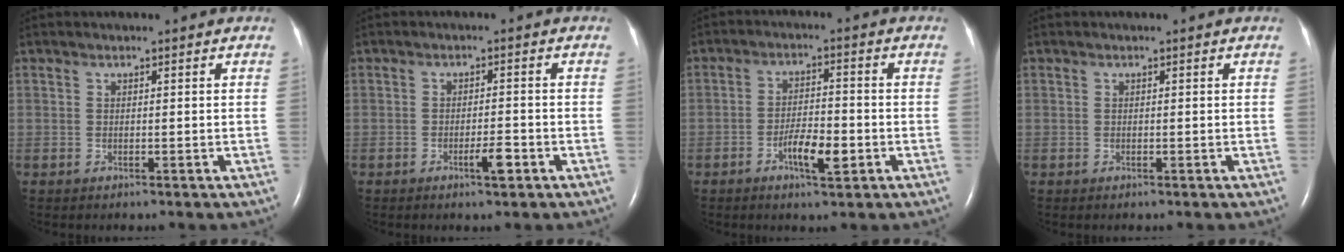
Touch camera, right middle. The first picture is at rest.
{"total": 2.8, "force": [-1.5, 0.4, 2.4], "torque": [-0.039, 0.000, -0.023]}
{"total": 5.4, "force": [-2.3, 1.3, 4.7], "torque": [-0.087, 0.001, -0.037]}
{"total": 0.0}